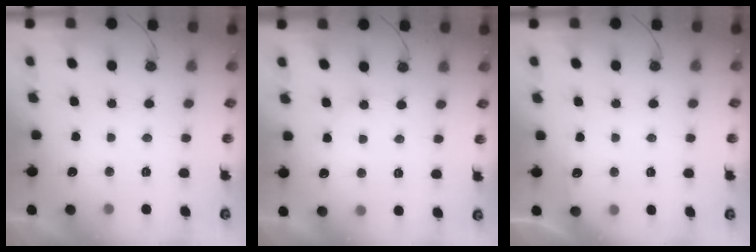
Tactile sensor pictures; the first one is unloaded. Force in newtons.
{"total": 3.3, "press": 3.2, "slide": 0.4}
{"total": 3.0, "press": 2.9, "slide": 0.4}